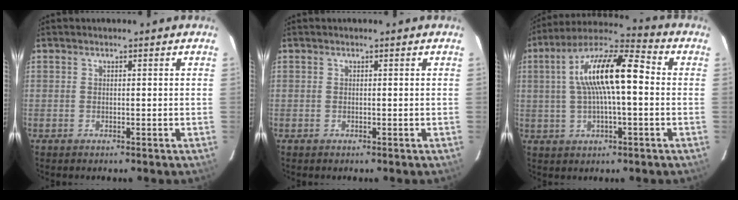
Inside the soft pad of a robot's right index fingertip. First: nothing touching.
{"total": 0.0}
{"total": 15.1, "force": [1.2, 4.4, 14.4], "torque": [-0.262, 0.024, 0.013]}